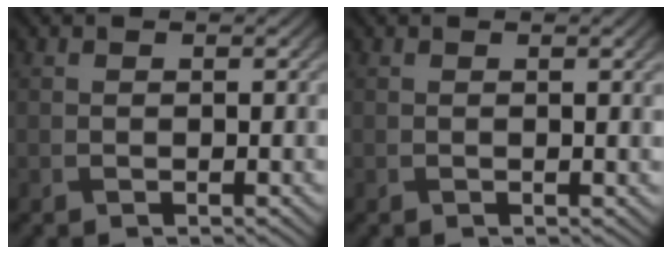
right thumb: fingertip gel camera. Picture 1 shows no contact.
{"total": 1.4, "force": [0.3, 0.2, 1.3], "torque": [-0.018, 0.002, 0.004]}